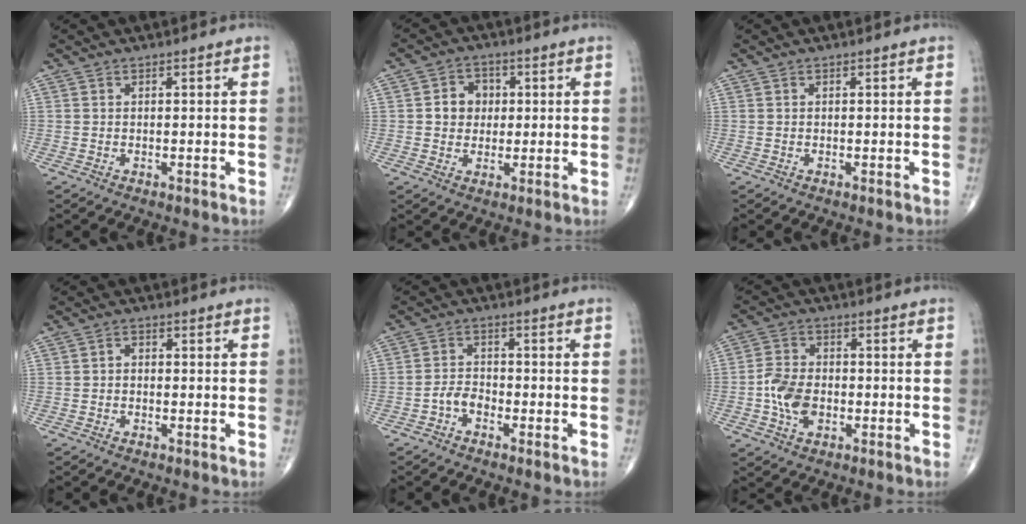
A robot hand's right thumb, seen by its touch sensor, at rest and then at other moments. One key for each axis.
{"total": 5.7, "fx": 0.7, "fy": 5.0, "fz": 2.7, "tx": -0.012, "ty": 0.006, "tz": 0.006}
{"total": 0.0}
{"total": 1.4, "fx": -0.2, "fy": 1.1, "fz": 0.9, "tx": -0.005, "ty": 0.009, "tz": -0.008}
{"total": 2.9, "fx": -1.8, "fy": 1.7, "fz": 1.6, "tx": -0.024, "ty": 0.016, "tz": -0.039}
{"total": 9.6, "fx": -2.6, "fy": 6.8, "fz": 6.2, "tx": -0.100, "ty": 0.022, "tz": -0.054}